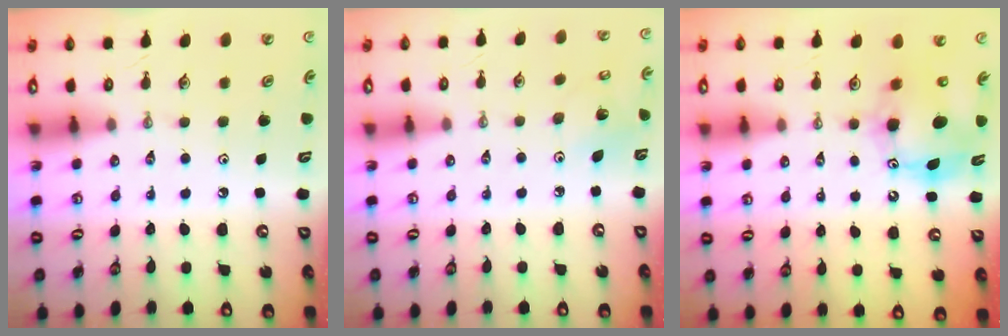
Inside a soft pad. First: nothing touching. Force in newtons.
{"total": 3.5, "press": 3.5, "slide": 0.1}
{"total": 12.3, "press": 12.0, "slide": 2.7}